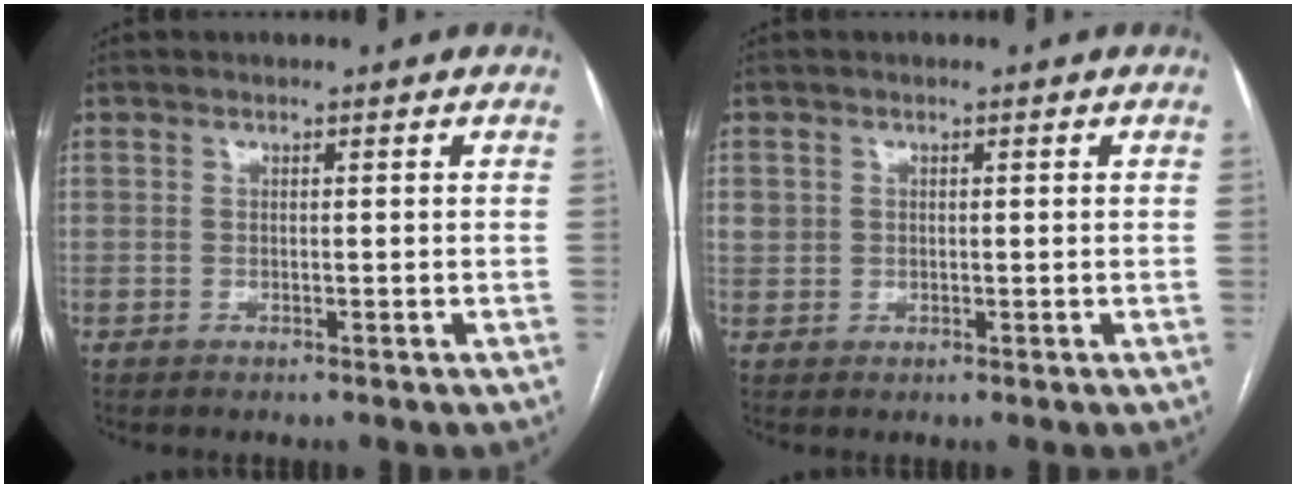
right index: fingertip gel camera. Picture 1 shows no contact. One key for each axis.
{"total": 2.0, "fx": 0.6, "fy": 1.9, "fz": 0.4, "tx": 0.001, "ty": 0.009, "tz": 0.012}